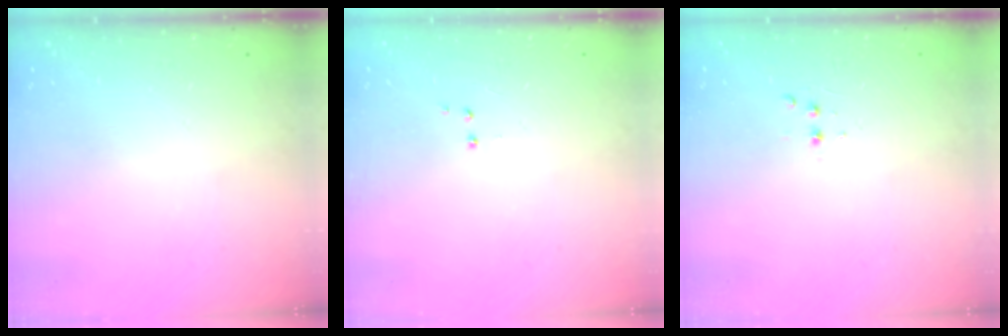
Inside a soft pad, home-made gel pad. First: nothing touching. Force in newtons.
{"total": 2.8, "press": 2.7, "slide": 0.5}
{"total": 2.9, "press": 2.7, "slide": 1.0}